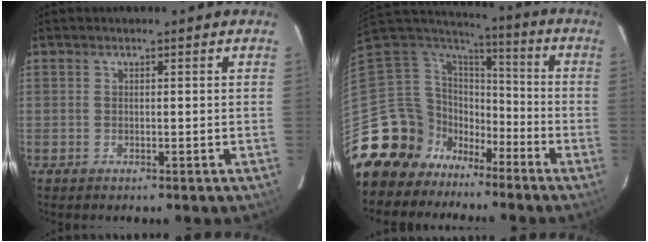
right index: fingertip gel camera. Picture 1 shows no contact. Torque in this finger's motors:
{"motor_torque": [0.99, -1.15, -0.02, -0.21]}